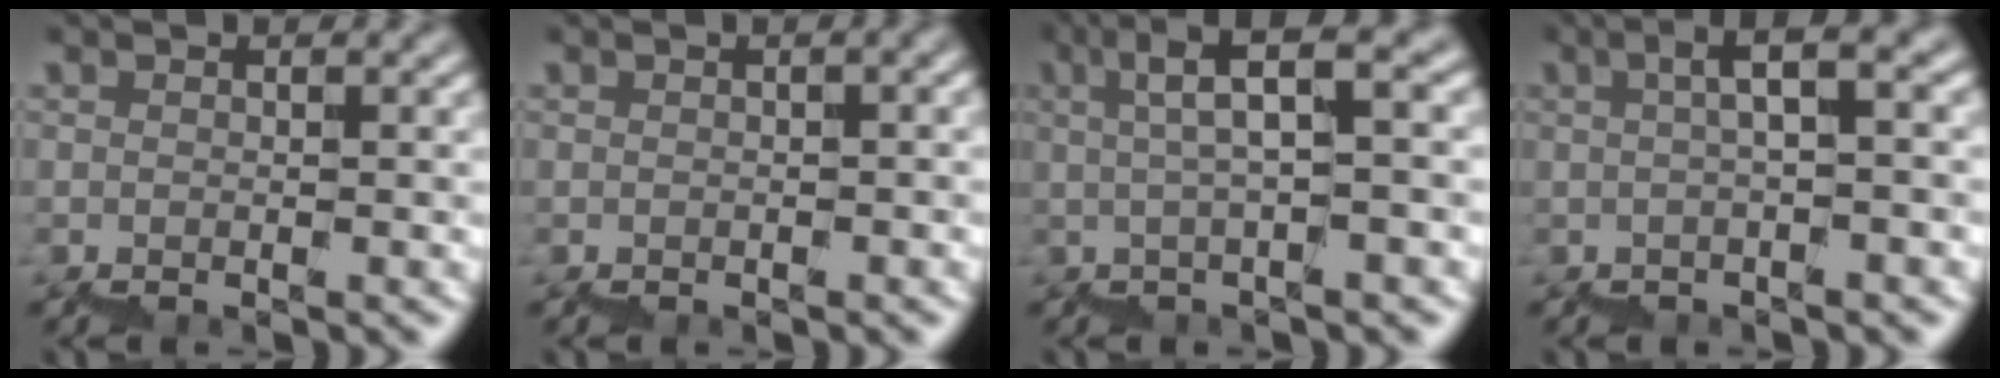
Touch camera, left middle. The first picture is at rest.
{"total": 1.3, "force": [-0.7, 0.4, 1.0], "torque": [-0.017, 0.004, -0.007]}
{"total": 5.4, "force": [1.8, 0.7, 5.1], "torque": [-0.068, 0.026, 0.025]}
{"total": 3.8, "force": [0.2, 0.6, 3.7], "torque": [-0.047, 0.025, -0.005]}